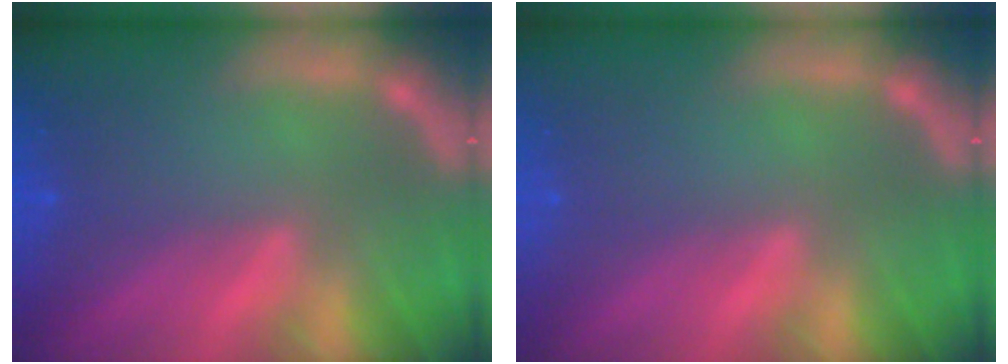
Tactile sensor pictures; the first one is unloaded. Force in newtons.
{"total": 0.0}